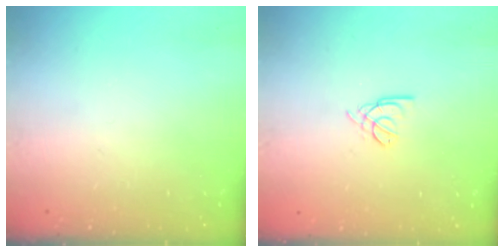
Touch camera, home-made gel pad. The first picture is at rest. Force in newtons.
{"total": 2.2, "press": 2.1, "slide": 0.5}